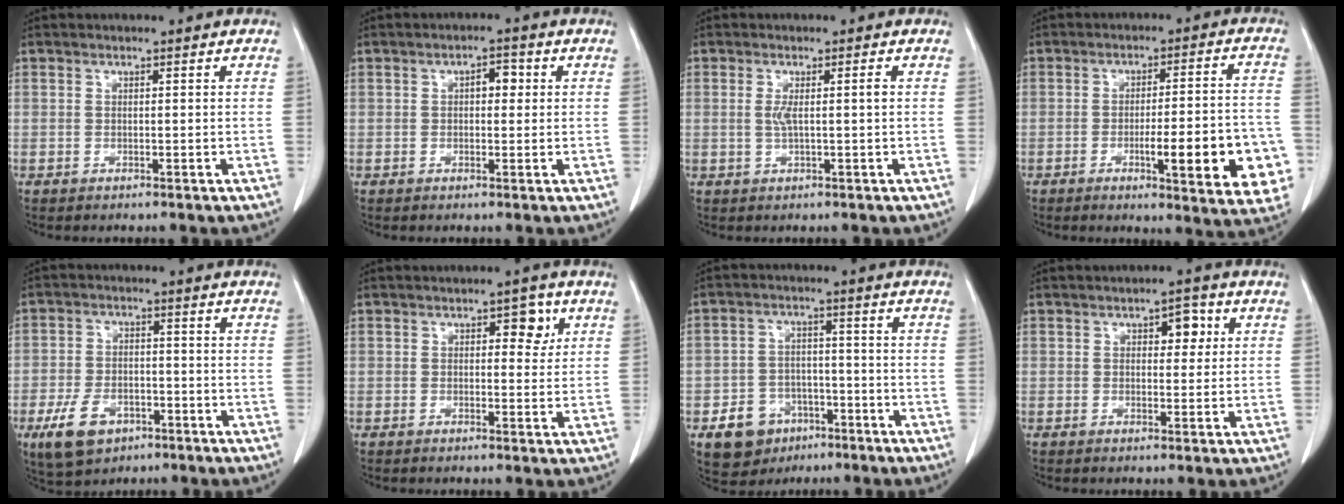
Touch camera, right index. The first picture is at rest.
{"total": 2.7, "force": [0.5, 1.4, 2.2], "torque": [-0.032, 0.011, 0.005]}
{"total": 2.5, "force": [0.1, 0.0, 2.5], "torque": [-0.050, 0.003, 0.004]}
{"total": 15.4, "force": [-4.9, 2.6, 14.3], "torque": [-0.133, 0.013, -0.053]}
{"total": 8.0, "force": [-4.1, 4.9, 4.7], "torque": [-0.097, -0.001, -0.064]}
{"total": 3.5, "force": [1.4, 1.8, 2.7], "torque": [-0.032, 0.008, 0.017]}
{"total": 7.9, "force": [-4.1, 6.2, 2.6], "torque": [-0.048, 0.010, -0.057]}
{"total": 3.7, "force": [1.3, 1.9, 2.9], "torque": [-0.037, 0.010, 0.017]}